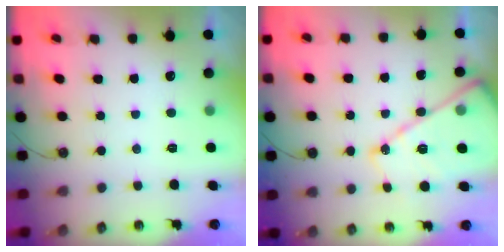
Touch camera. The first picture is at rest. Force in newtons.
{"total": 16.6, "press": 16.6, "slide": 1.4}